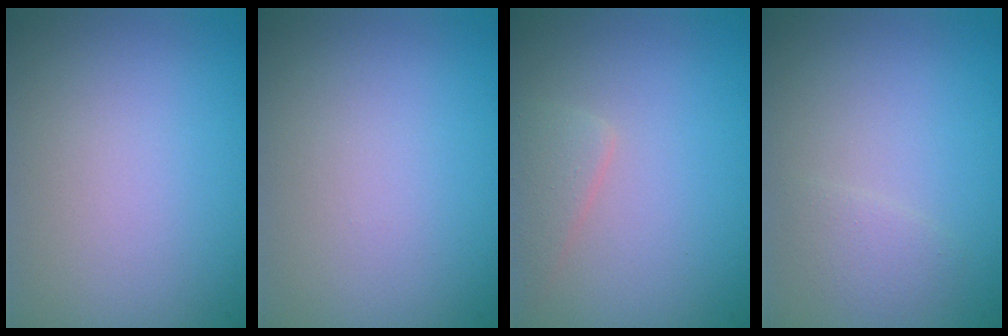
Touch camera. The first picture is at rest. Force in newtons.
{"total": 0.0}
{"total": 1.7, "press": 1.7, "slide": 0.2}
{"total": 1.2, "press": 1.2, "slide": 0.0}